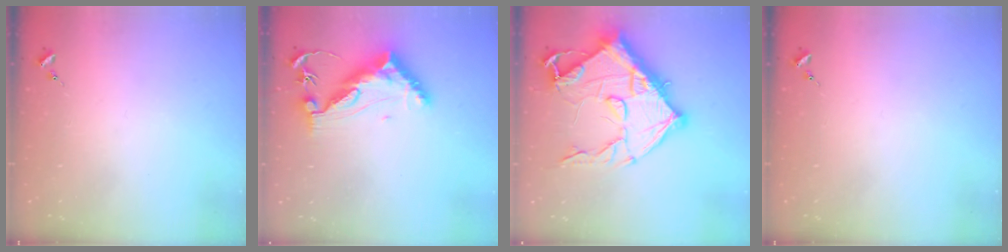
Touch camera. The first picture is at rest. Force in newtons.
{"total": 12.2, "press": 12.1, "slide": 0.7}
{"total": 22.3, "press": 22.2, "slide": 1.4}
{"total": 0.0}